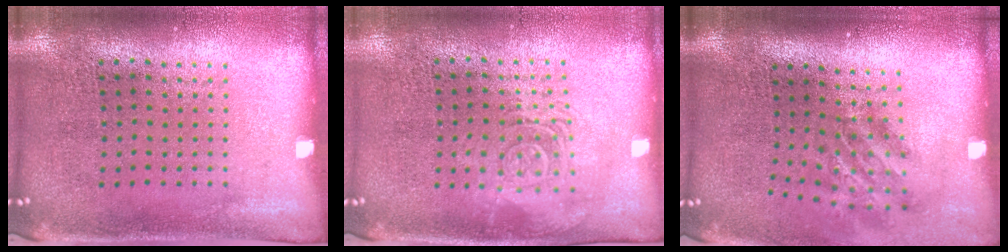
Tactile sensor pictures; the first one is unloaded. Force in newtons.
{"total": 2.8, "press": 2.8, "slide": 0.4}
{"total": 1.9, "press": 1.2, "slide": 1.4}